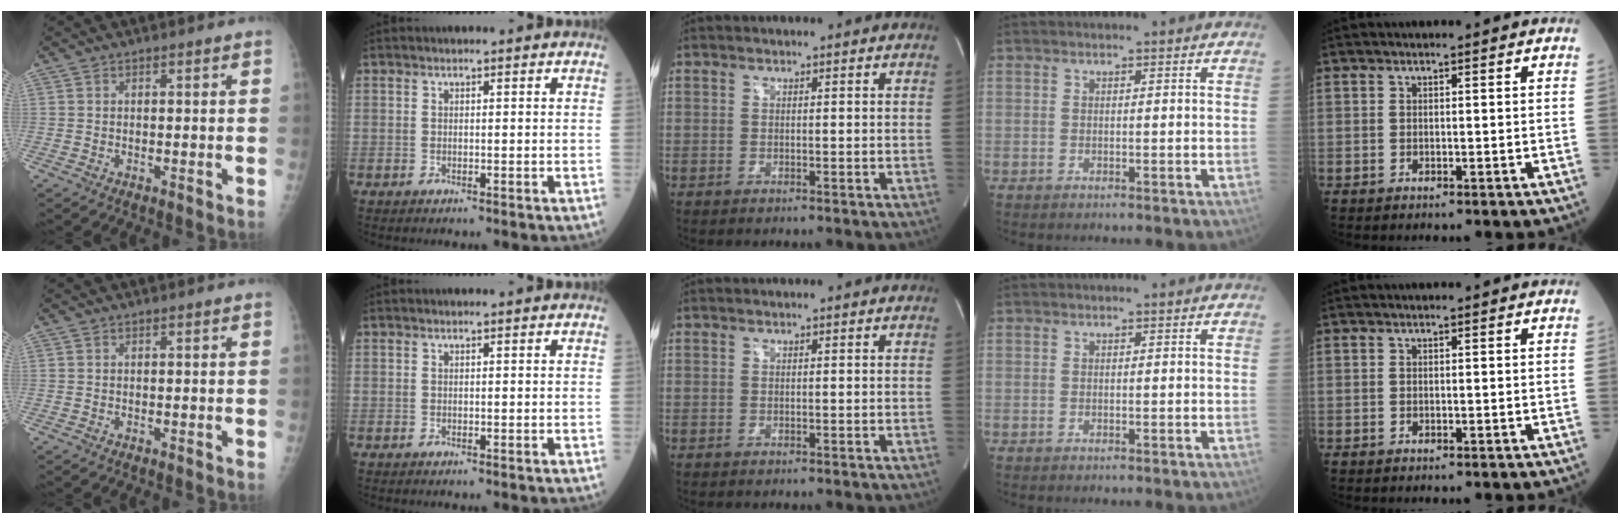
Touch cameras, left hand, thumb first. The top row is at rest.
{}